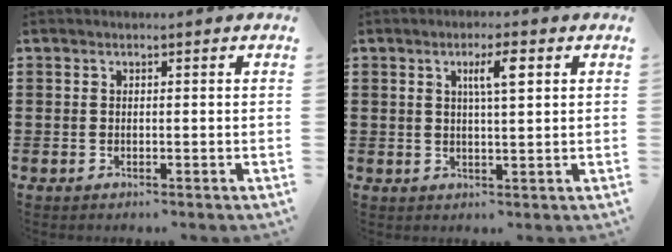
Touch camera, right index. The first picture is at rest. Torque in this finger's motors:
{"motor_torque": [0.18, -0.08, 0.17, 0.04]}